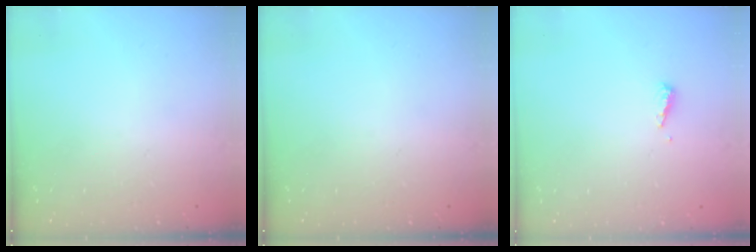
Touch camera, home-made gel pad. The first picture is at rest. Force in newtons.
{"total": 0.0}
{"total": 3.6, "press": 3.6, "slide": 0.4}